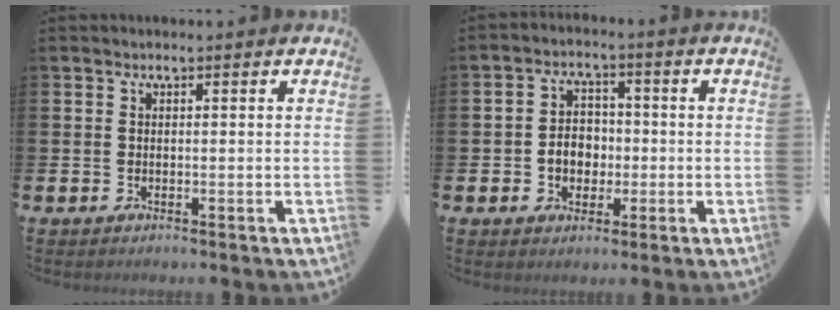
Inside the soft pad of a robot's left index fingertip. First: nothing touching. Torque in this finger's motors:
{"motor_torque": [0.40, 0.33, 0.10, 0.04]}